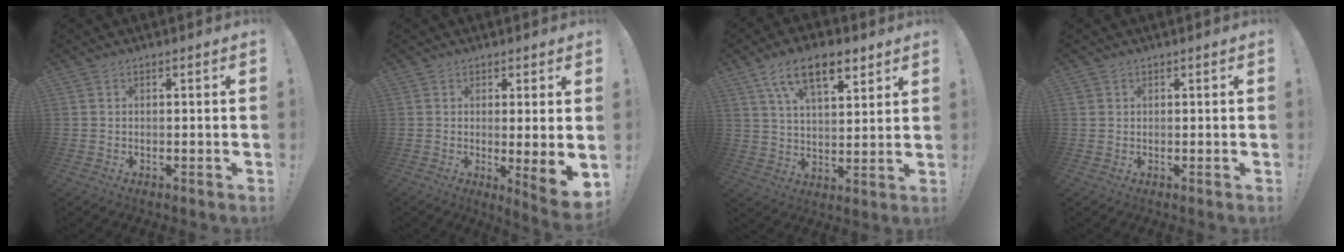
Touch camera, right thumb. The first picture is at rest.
{"total": 6.2, "force": [0.1, -0.2, 6.2], "torque": [-0.088, -0.018, 0.004]}
{"total": 13.9, "force": [7.9, 6.2, 9.6], "torque": [-0.150, -0.024, 0.138]}
{"total": 1.1, "force": [0.5, 0.9, 0.3], "torque": [0.001, -0.001, 0.007]}